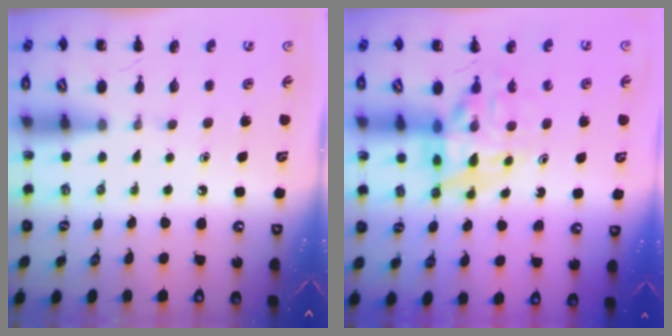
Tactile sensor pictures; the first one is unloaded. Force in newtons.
{"total": 10.3, "press": 10.0, "slide": 2.7}